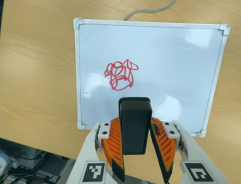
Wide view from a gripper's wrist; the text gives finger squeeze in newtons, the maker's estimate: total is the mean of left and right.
{"total": 5.9, "left": 5.1, "right": 6.6}